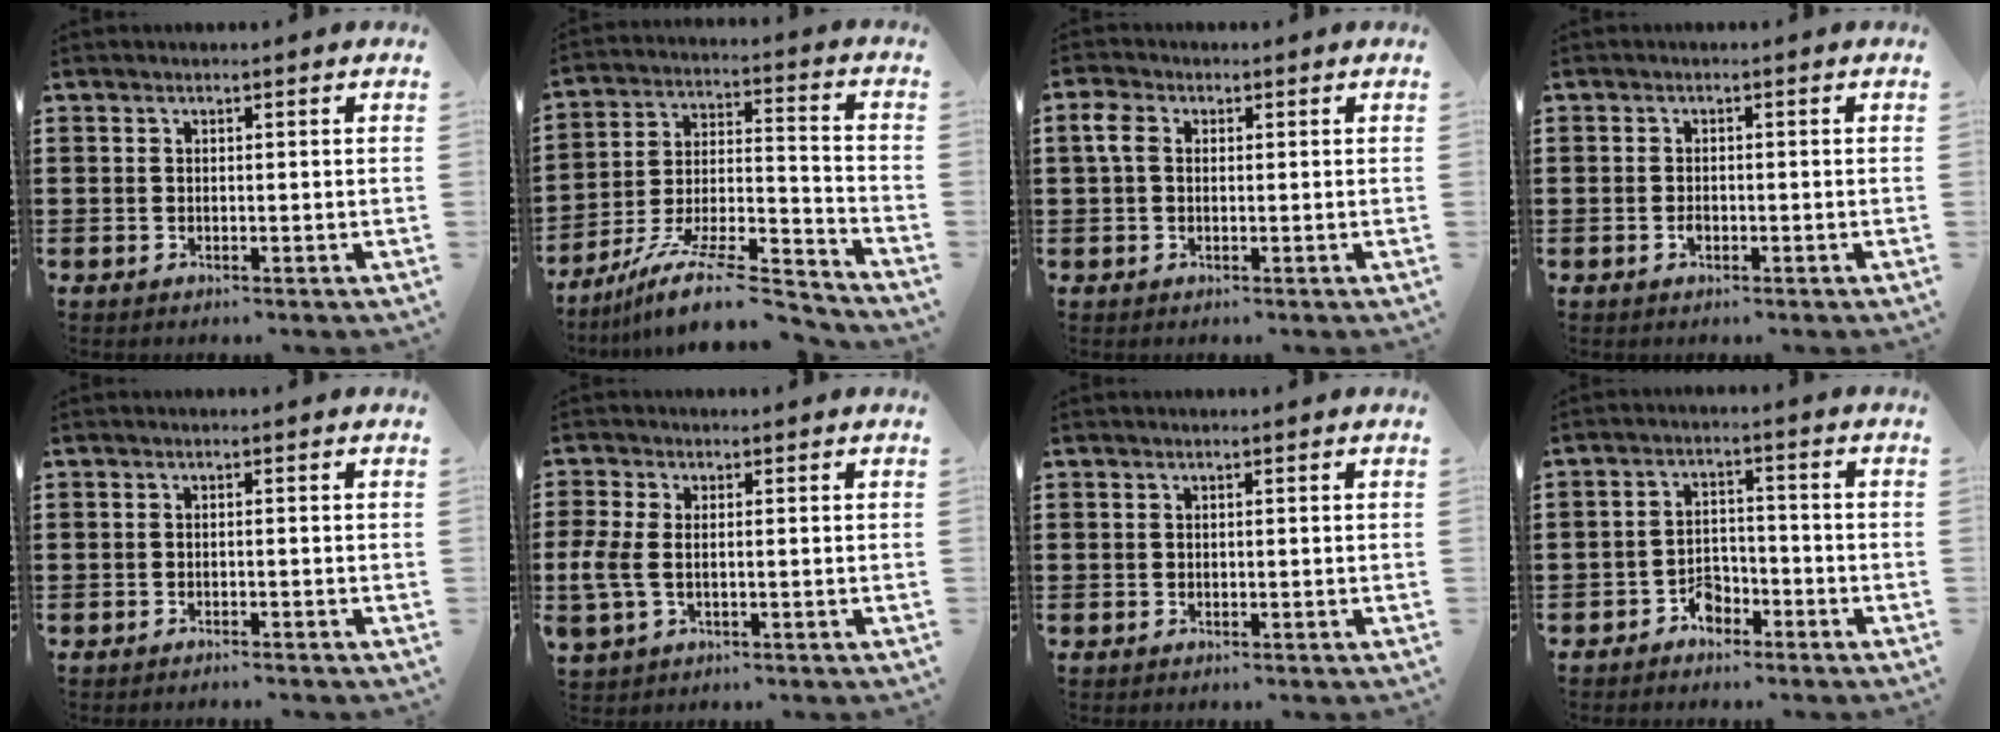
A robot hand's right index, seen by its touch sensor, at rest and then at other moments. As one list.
[{"total": 13.2, "force": [-10.7, 2.5, 7.3], "torque": [-0.116, 0.033, -0.196]}, {"total": 3.0, "force": [0.5, 2.0, 2.2], "torque": [-0.057, 0.006, 0.004]}, {"total": 1.1, "force": [-0.6, 0.6, 0.8], "torque": [-0.016, -0.003, -0.010]}, {"total": 0.9, "force": [-0.8, -0.1, 0.1], "torque": [-0.005, -0.001, -0.017]}, {"total": 4.3, "force": [-0.7, 2.5, 3.4], "torque": [-0.094, -0.006, -0.020]}, {"total": 0.0}, {"total": 3.5, "force": [-2.6, 2.0, 1.3], "torque": [-0.028, 0.007, -0.053]}]